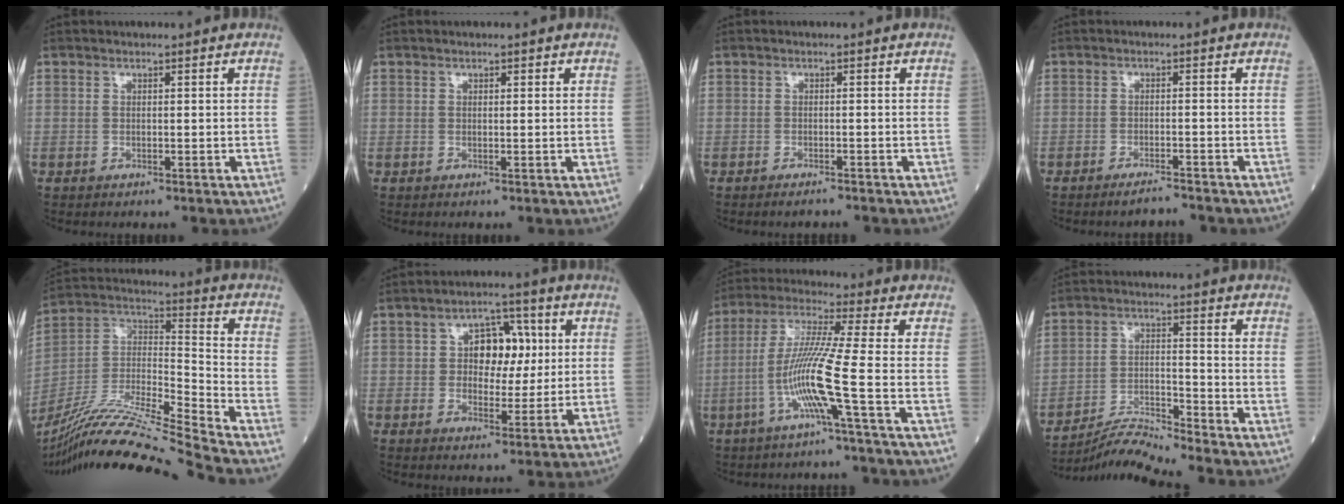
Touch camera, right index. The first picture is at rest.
{"total": 0.6, "force": [0.3, 0.3, 0.4], "torque": [-0.007, 0.001, 0.004]}
{"total": 1.9, "force": [-1.8, 0.2, 0.6], "torque": [-0.009, -0.002, -0.023]}
{"total": 2.7, "force": [-2.6, 0.2, 0.7], "torque": [-0.014, -0.005, -0.040]}
{"total": 22.9, "force": [-20.3, -2.3, 10.4], "torque": [-0.231, -0.025, -0.368]}
{"total": 7.4, "force": [1.4, 4.4, 5.8], "torque": [-0.080, 0.021, 0.021]}
{"total": 10.0, "force": [-3.3, -2.0, 9.2], "torque": [-0.188, -0.003, -0.065]}
{"total": 6.8, "force": [-6.5, -2.1, 0.4], "torque": [-0.018, -0.005, -0.122]}